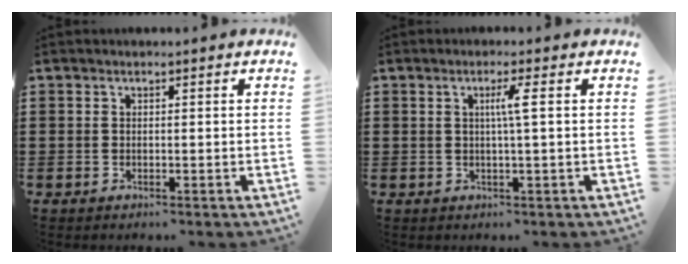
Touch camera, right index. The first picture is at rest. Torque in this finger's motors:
{"motor_torque": [0.44, -0.31, 0.08, 0.03]}